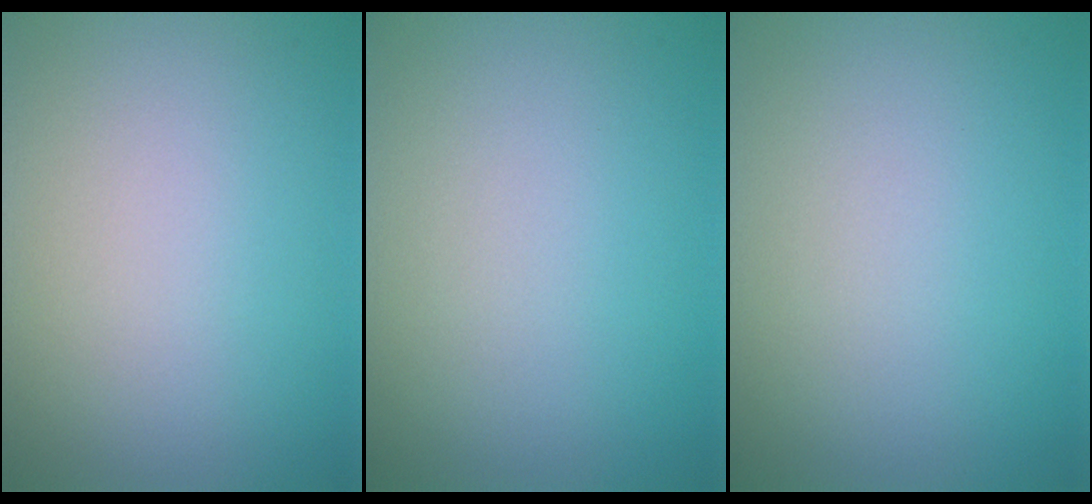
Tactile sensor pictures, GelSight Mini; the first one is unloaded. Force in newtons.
{"total": 0.0}
{"total": 0.0}